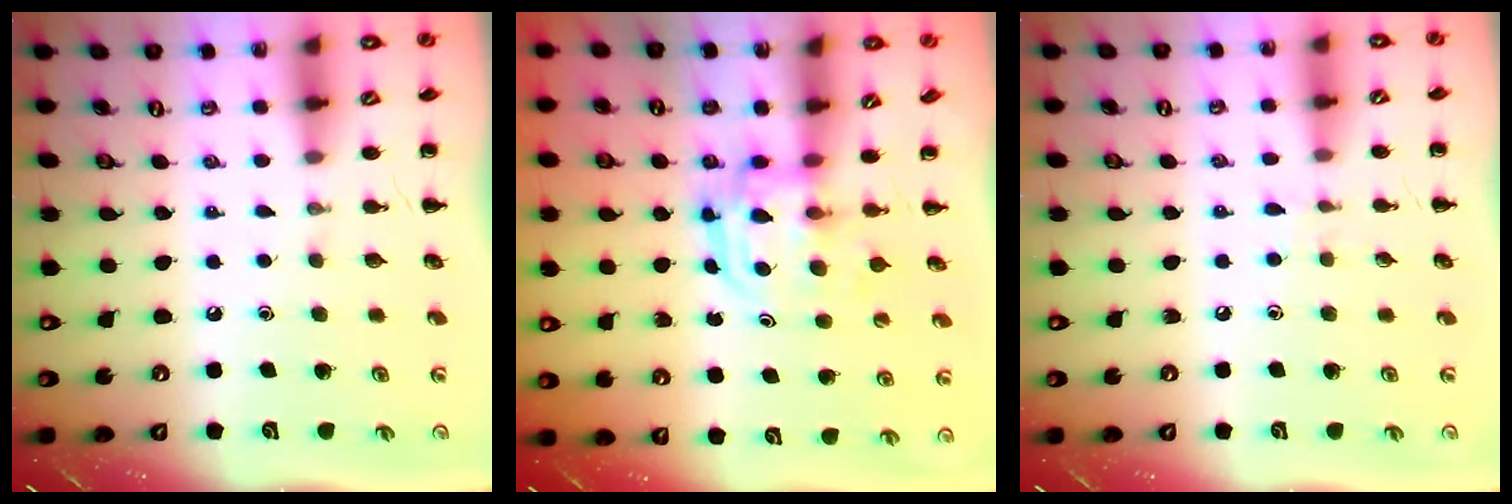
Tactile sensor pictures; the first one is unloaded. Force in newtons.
{"total": 2.9, "press": 2.9, "slide": 0.3}
{"total": 4.2, "press": 3.8, "slide": 1.8}